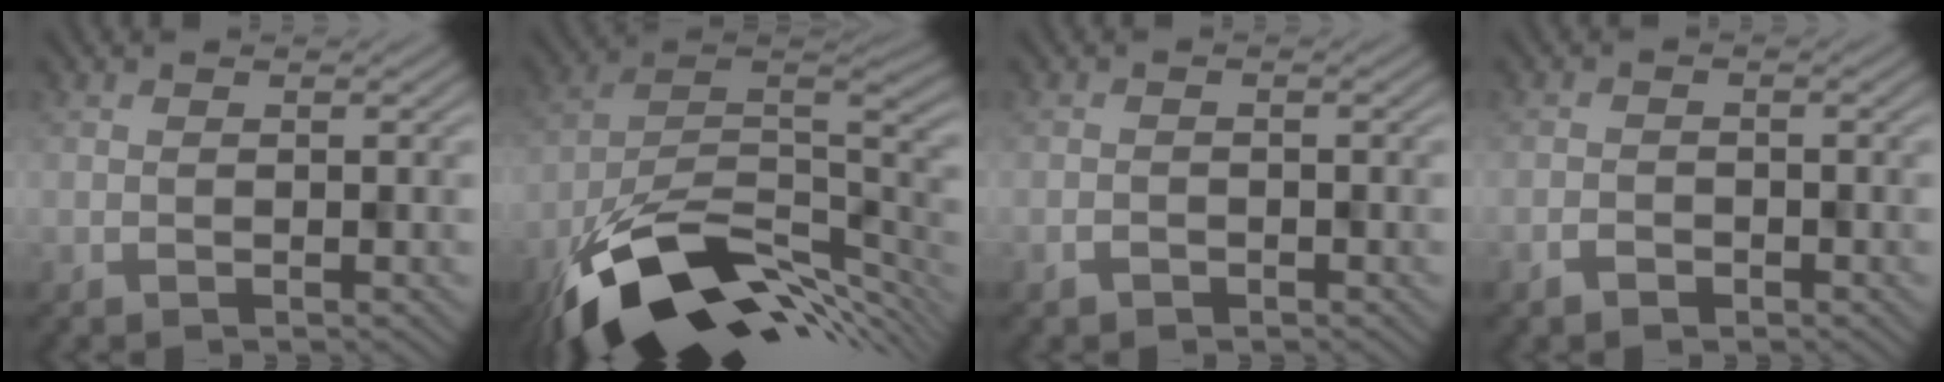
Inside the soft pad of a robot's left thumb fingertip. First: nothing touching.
{"total": 14.7, "force": [-8.3, 6.8, 10.1], "torque": [-0.196, -0.039, -0.133]}
{"total": 1.0, "force": [-0.7, 0.4, -0.6], "torque": [0.006, -0.008, -0.008]}
{"total": 1.3, "force": [-1.1, 0.7, -0.3], "torque": [0.002, -0.006, -0.017]}